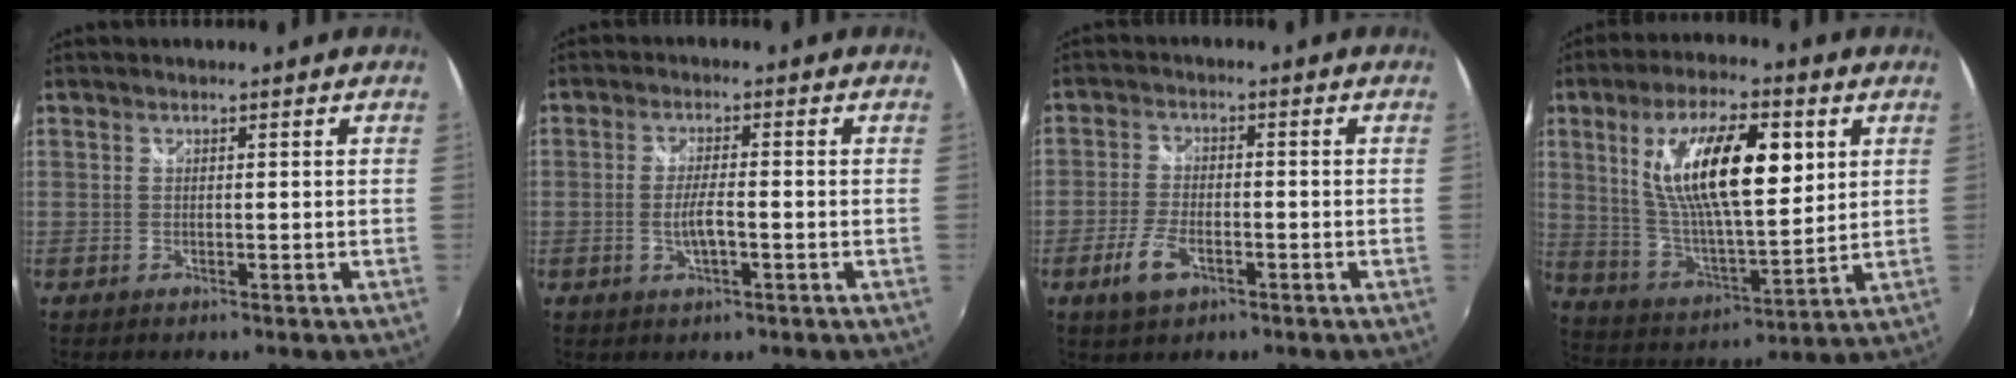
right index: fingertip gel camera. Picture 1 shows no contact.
{"total": 3.9, "force": [-1.2, 0.9, 3.6], "torque": [-0.069, -0.003, -0.020]}
{"total": 6.1, "force": [-3.1, 2.9, 4.4], "torque": [-0.103, -0.005, -0.056]}
{"total": 18.8, "force": [5.9, 6.5, 16.6], "torque": [-0.301, 0.006, 0.112]}